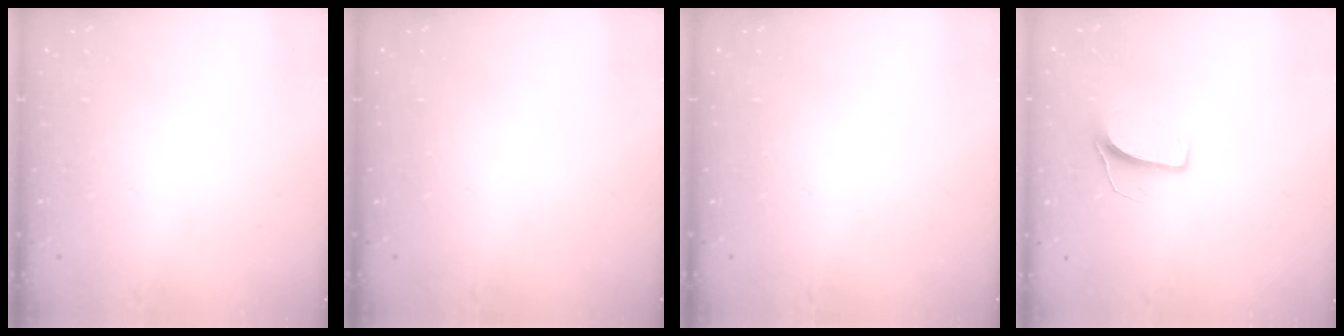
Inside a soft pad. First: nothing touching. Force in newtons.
{"total": 0.0}
{"total": 0.0}
{"total": 6.8, "press": 6.7, "slide": 0.5}